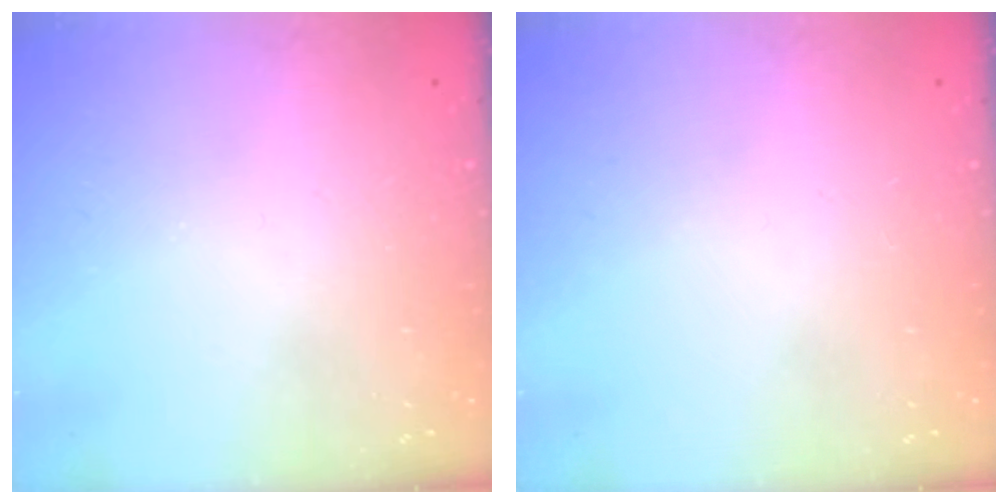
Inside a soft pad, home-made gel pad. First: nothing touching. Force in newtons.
{"total": 0.0}